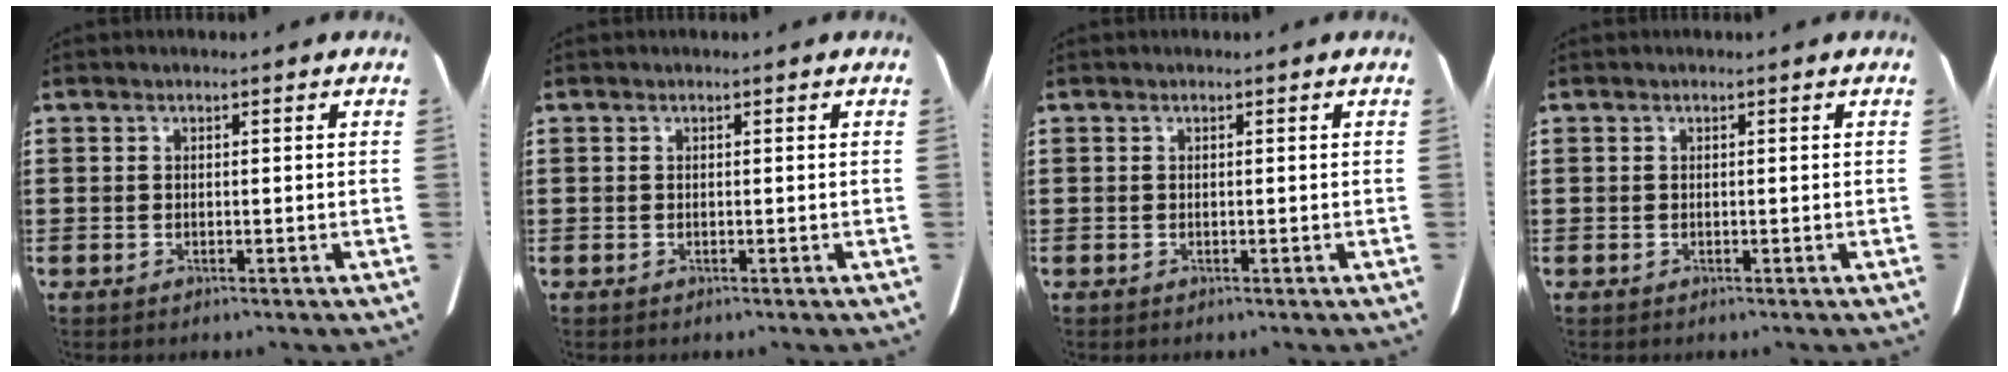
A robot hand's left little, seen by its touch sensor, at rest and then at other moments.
{"total": 0.0}
{"total": 0.0}
{"total": 0.0}